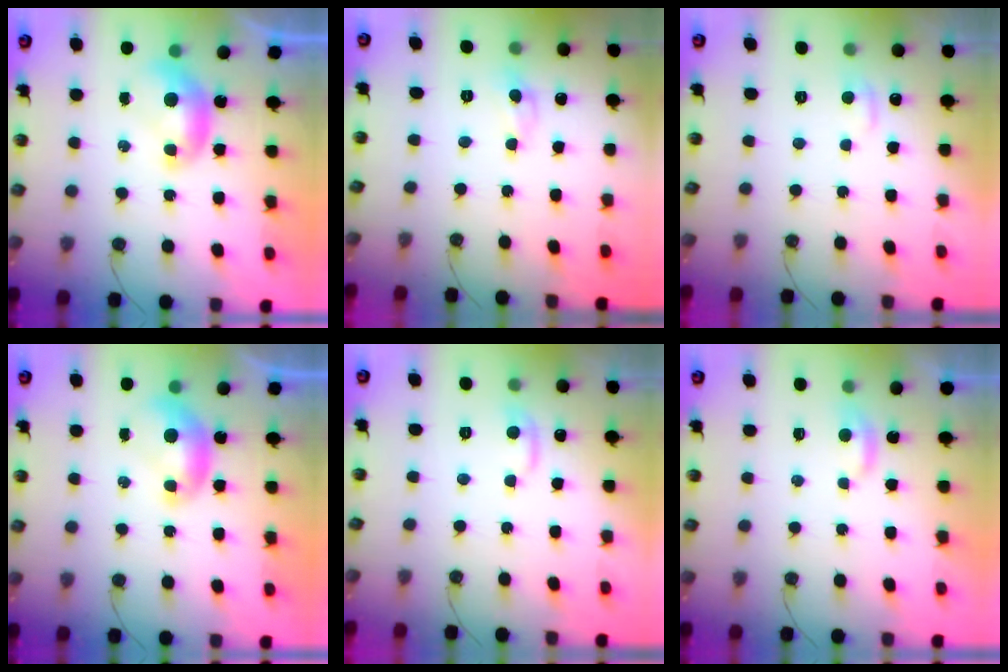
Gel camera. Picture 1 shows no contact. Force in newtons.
{"total": 0.0}
{"total": 0.9, "press": 0.7, "slide": 0.6}
{"total": 0.0}
{"total": 0.8, "press": 0.2, "slide": 0.8}
{"total": 2.3, "press": 2.3, "slide": 0.4}